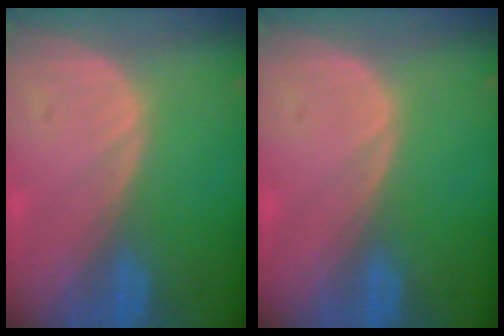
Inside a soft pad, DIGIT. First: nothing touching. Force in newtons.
{"total": 0.0}